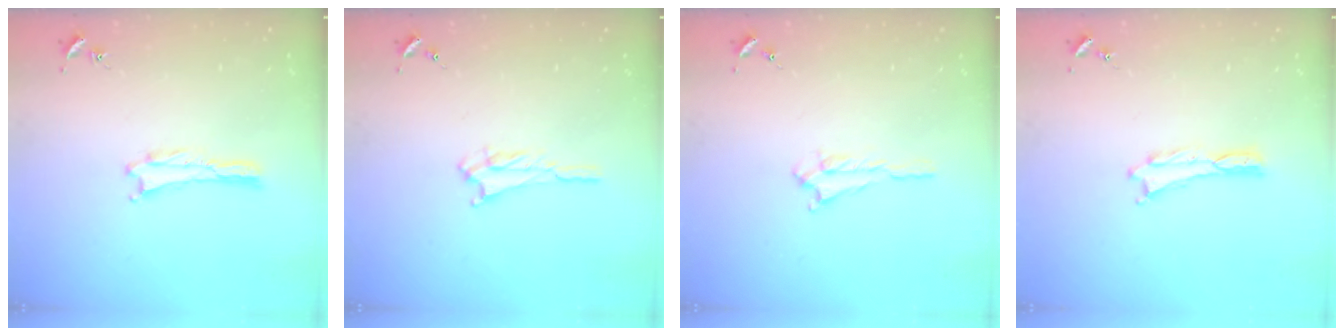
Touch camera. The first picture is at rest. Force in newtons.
{"total": 1.7, "press": 1.6, "slide": 0.3}
{"total": 0.7, "press": 0.7, "slide": 0.2}
{"total": 0.0}